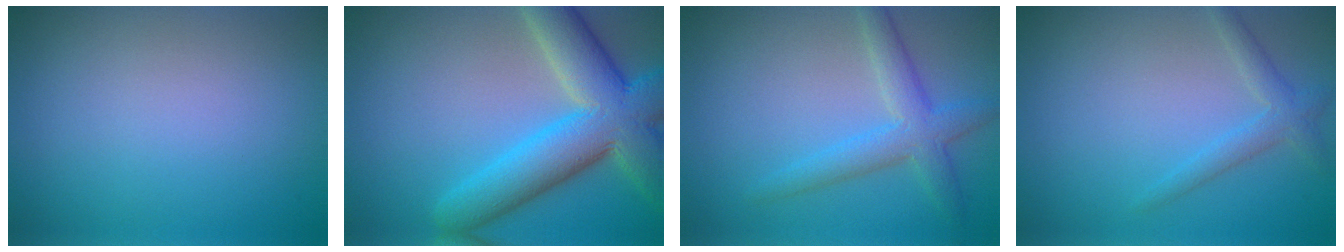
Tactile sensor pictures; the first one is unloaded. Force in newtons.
{"total": 9.8, "press": 9.7, "slide": 0.8}
{"total": 3.7, "press": 3.7, "slide": 0.2}
{"total": 2.0, "press": 2.0, "slide": 0.2}